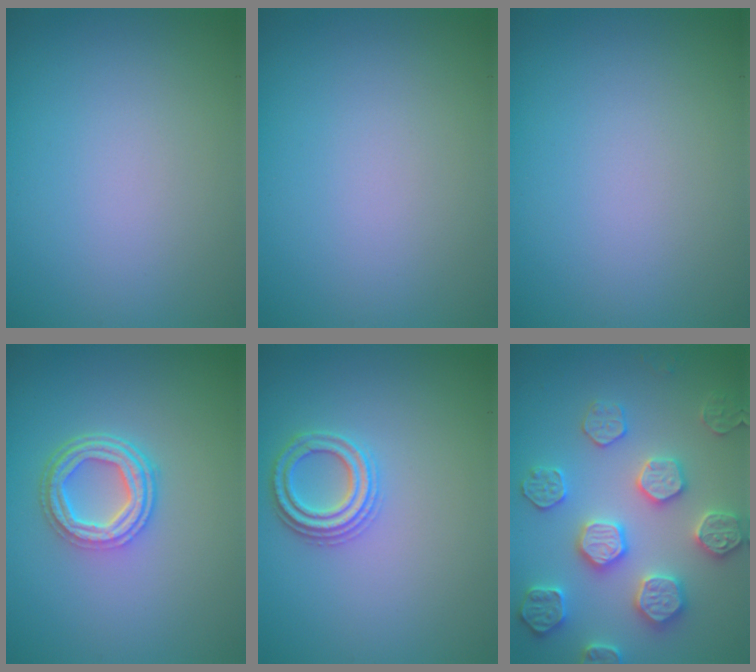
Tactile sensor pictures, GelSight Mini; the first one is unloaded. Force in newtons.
{"total": 0.0}
{"total": 0.0}
{"total": 4.3, "press": 3.3, "slide": 2.8}
{"total": 2.5, "press": 2.4, "slide": 0.4}
{"total": 4.9, "press": 4.9, "slide": 0.5}